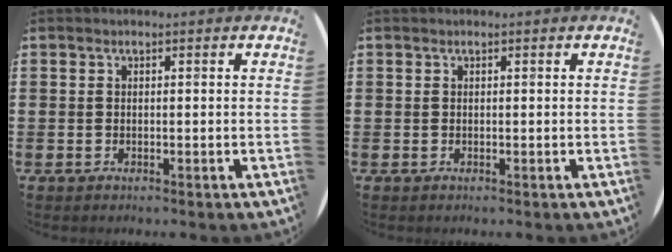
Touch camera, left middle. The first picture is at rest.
{"total": 0.0}